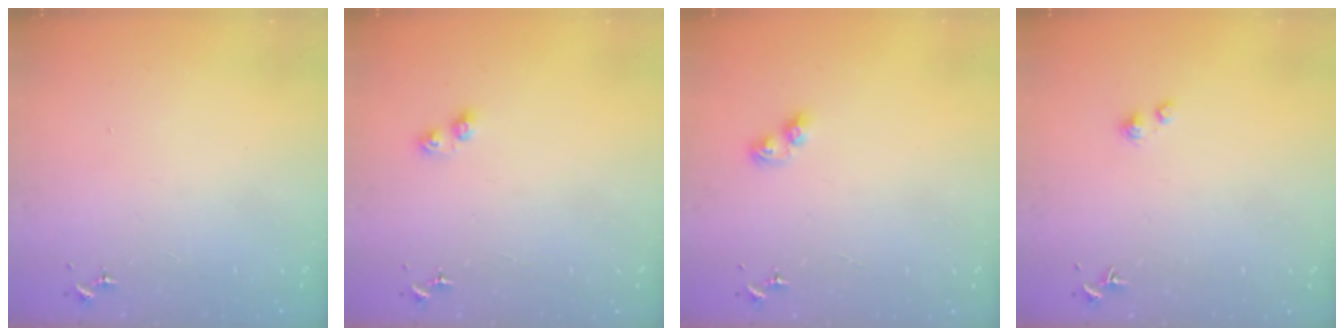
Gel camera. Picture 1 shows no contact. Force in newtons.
{"total": 5.1, "press": 5.1, "slide": 0.5}
{"total": 5.7, "press": 5.7, "slide": 0.5}
{"total": 2.2, "press": 2.2, "slide": 0.2}